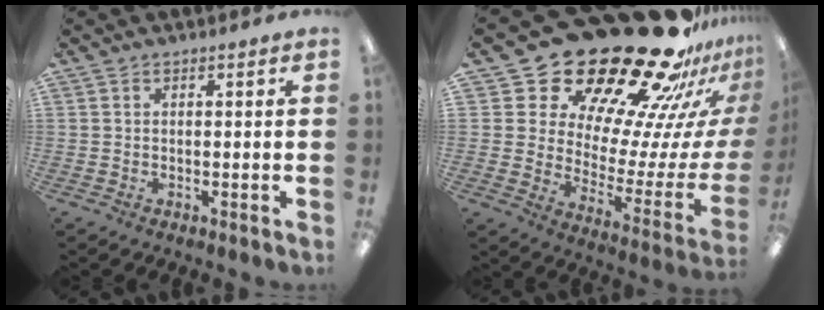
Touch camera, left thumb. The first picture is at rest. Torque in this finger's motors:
{"motor_torque": [1.46, 1.46, 1.39, -1.38, 0.19]}